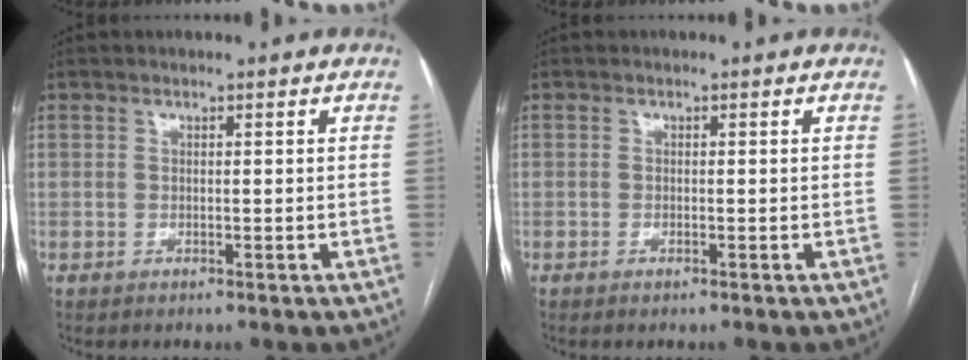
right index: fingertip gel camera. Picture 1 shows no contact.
{"total": 0.5, "force": [-0.4, 0.0, 0.4], "torque": [-0.007, 0.000, -0.005]}